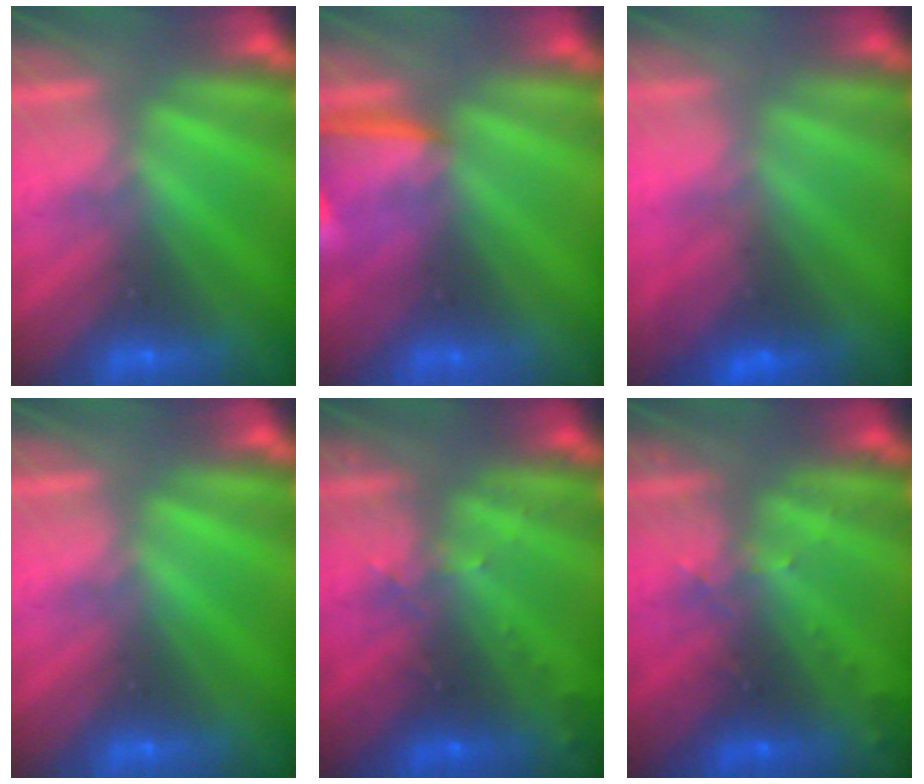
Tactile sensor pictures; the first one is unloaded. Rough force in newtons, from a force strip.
{"total": 8.0}
{"total": 2.9}
{"total": 0.0}
{"total": 3.0}
{"total": 3.0}